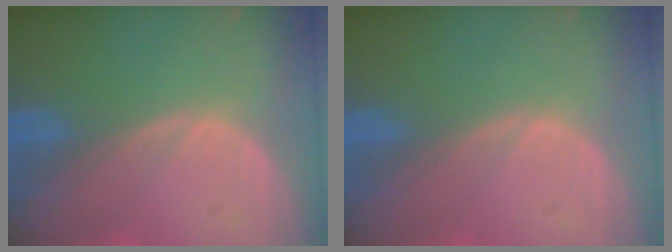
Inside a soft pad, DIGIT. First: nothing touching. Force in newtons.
{"total": 0.0}